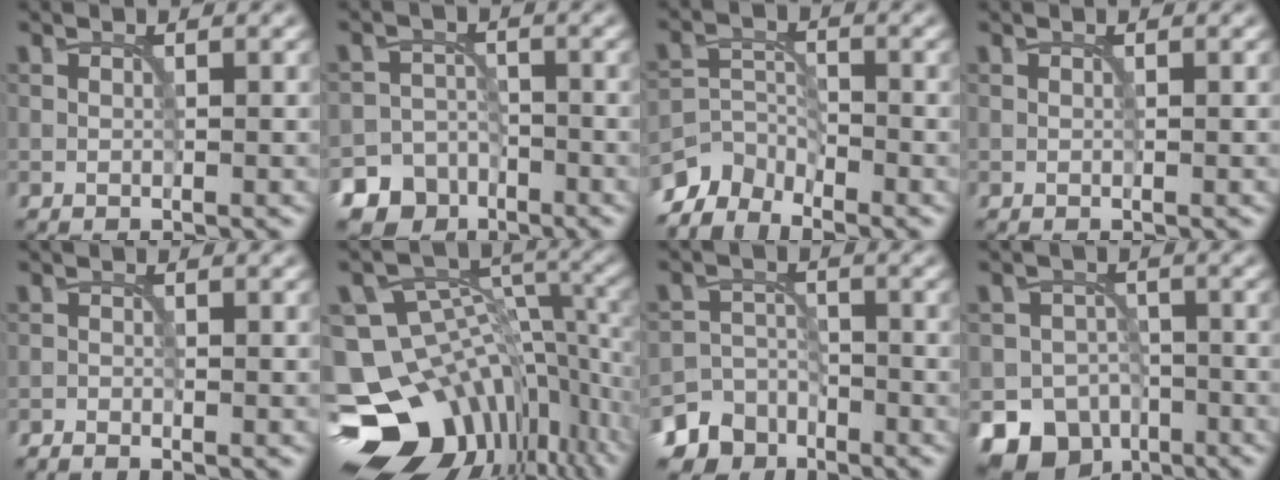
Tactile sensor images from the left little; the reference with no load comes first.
{"total": 7.9, "force": [-5.5, 5.6, 0.4], "torque": [0.015, -0.018, -0.105]}
{"total": 4.0, "force": [-3.7, 1.3, 0.5], "torque": [-0.007, -0.003, -0.084]}
{"total": 0.0}
{"total": 0.9, "force": [-0.9, 0.0, 0.2], "torque": [0.001, -0.002, -0.021]}
{"total": 16.3, "force": [-9.1, 11.1, 7.7], "torque": [-0.143, -0.002, -0.127]}
{"total": 7.2, "force": [-5.4, 4.6, 0.6], "torque": [0.007, -0.012, -0.100]}
{"total": 9.2, "force": [-6.0, 6.6, 2.1], "torque": [-0.019, -0.016, -0.105]}